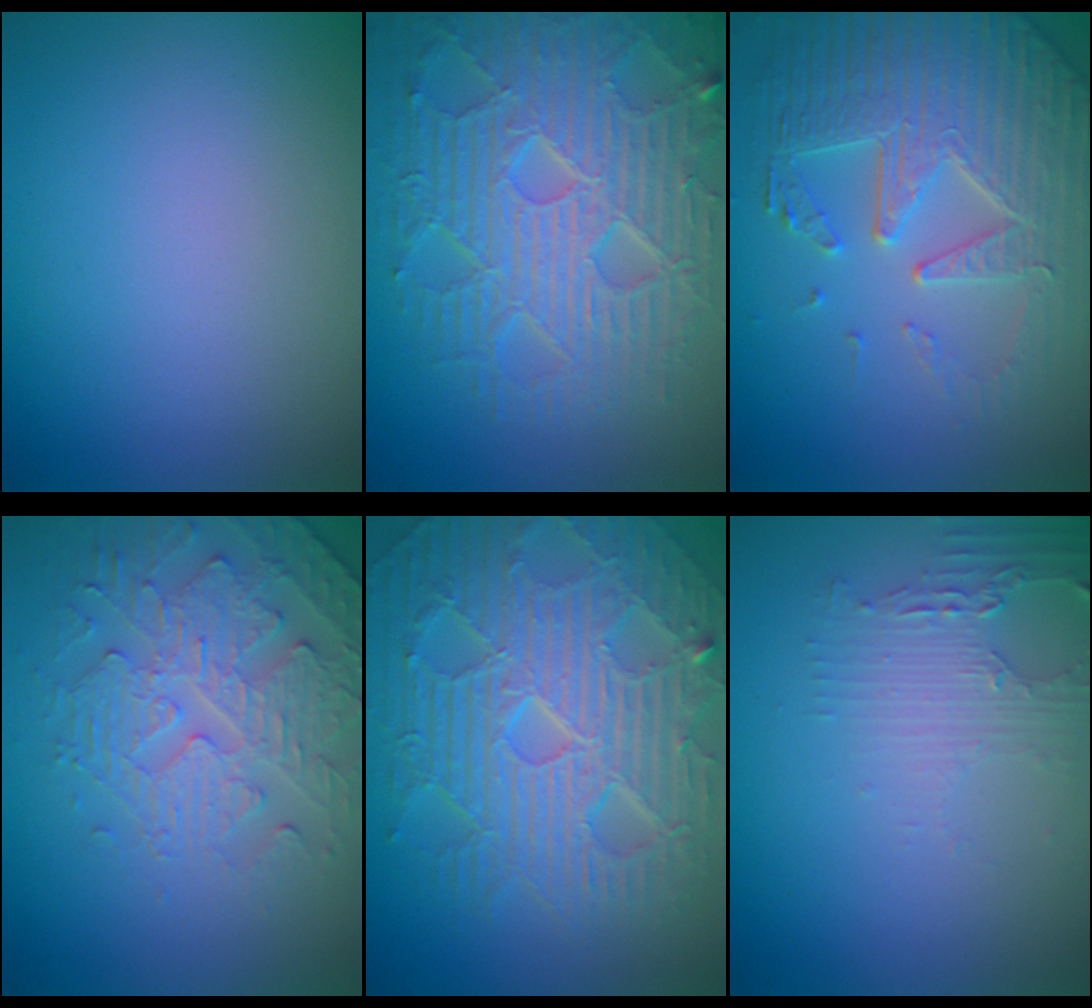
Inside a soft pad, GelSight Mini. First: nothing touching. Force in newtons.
{"total": 9.0, "press": 6.5, "slide": 6.3}
{"total": 6.7, "press": 5.5, "slide": 3.8}
{"total": 4.4, "press": 3.9, "slide": 2.1}
{"total": 10.7, "press": 7.0, "slide": 8.1}
{"total": 2.2, "press": 2.1, "slide": 0.6}